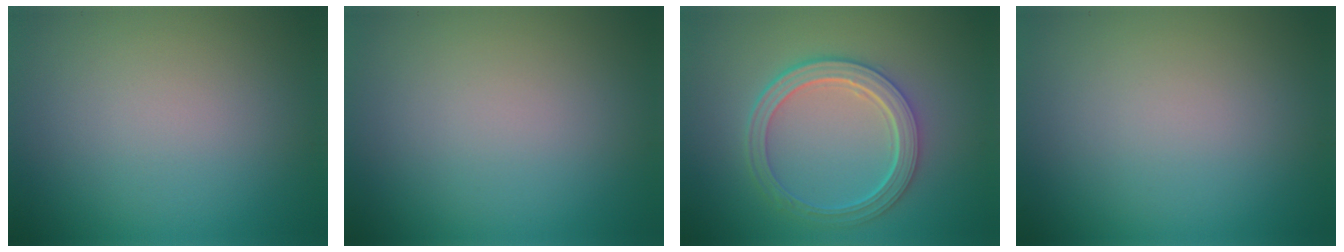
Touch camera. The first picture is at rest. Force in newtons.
{"total": 0.0}
{"total": 5.0, "press": 3.9, "slide": 3.1}
{"total": 0.0}